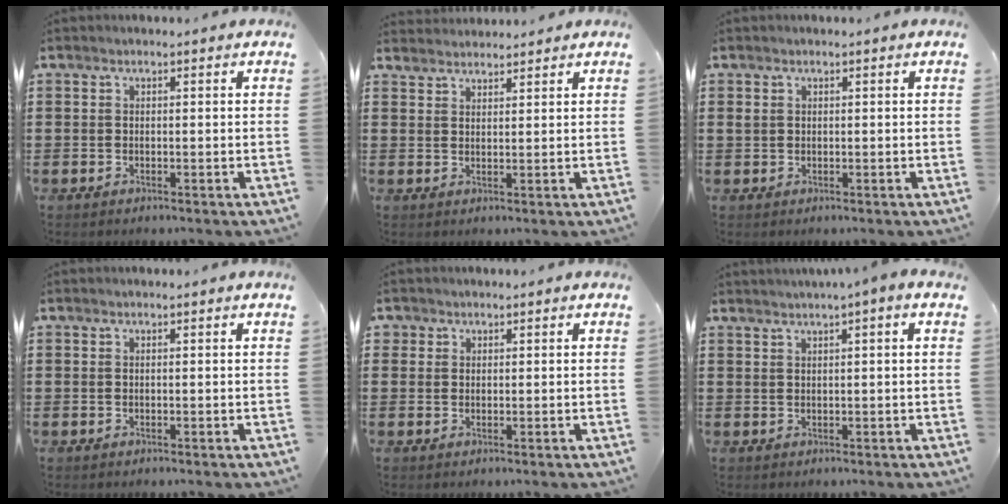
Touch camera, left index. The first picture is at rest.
{"total": 2.3, "force": [2.2, 0.4, -0.3], "torque": [-0.001, -0.002, 0.045]}
{"total": 0.9, "force": [0.3, 0.7, 0.5], "torque": [-0.011, 0.006, 0.005]}
{"total": 0.0}
{"total": 1.3, "force": [0.8, 1.0, 0.2], "torque": [-0.007, 0.005, 0.015]}
{"total": 1.5, "force": [0.8, -0.4, 1.2], "torque": [-0.021, -0.003, 0.014]}